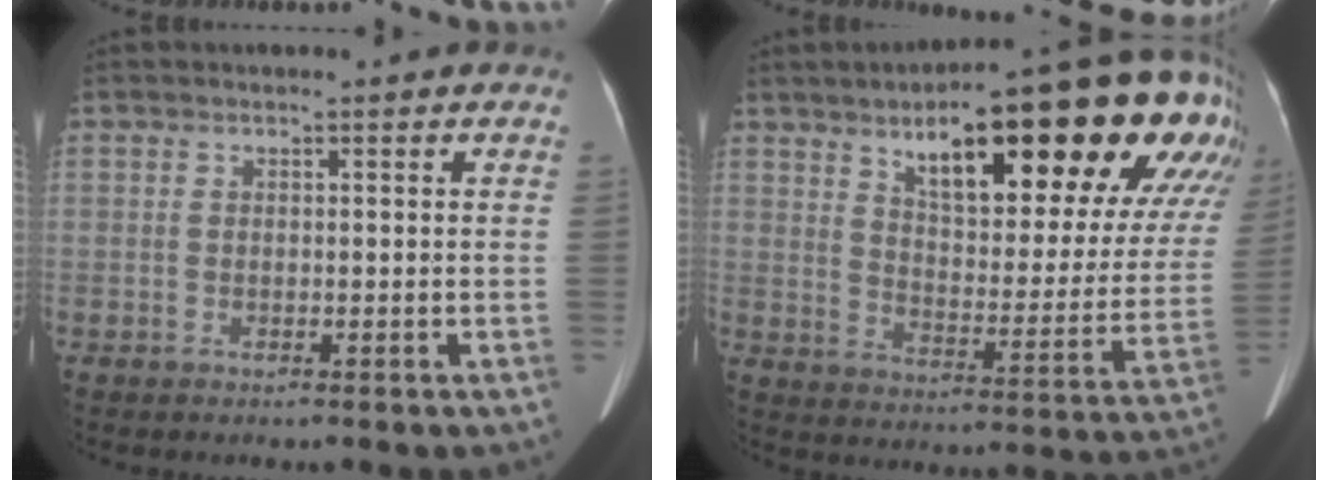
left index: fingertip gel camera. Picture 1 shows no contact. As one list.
[{"total": 27.4, "force": [17.0, 6.5, 20.4], "torque": [-0.253, 0.022, 0.222]}]